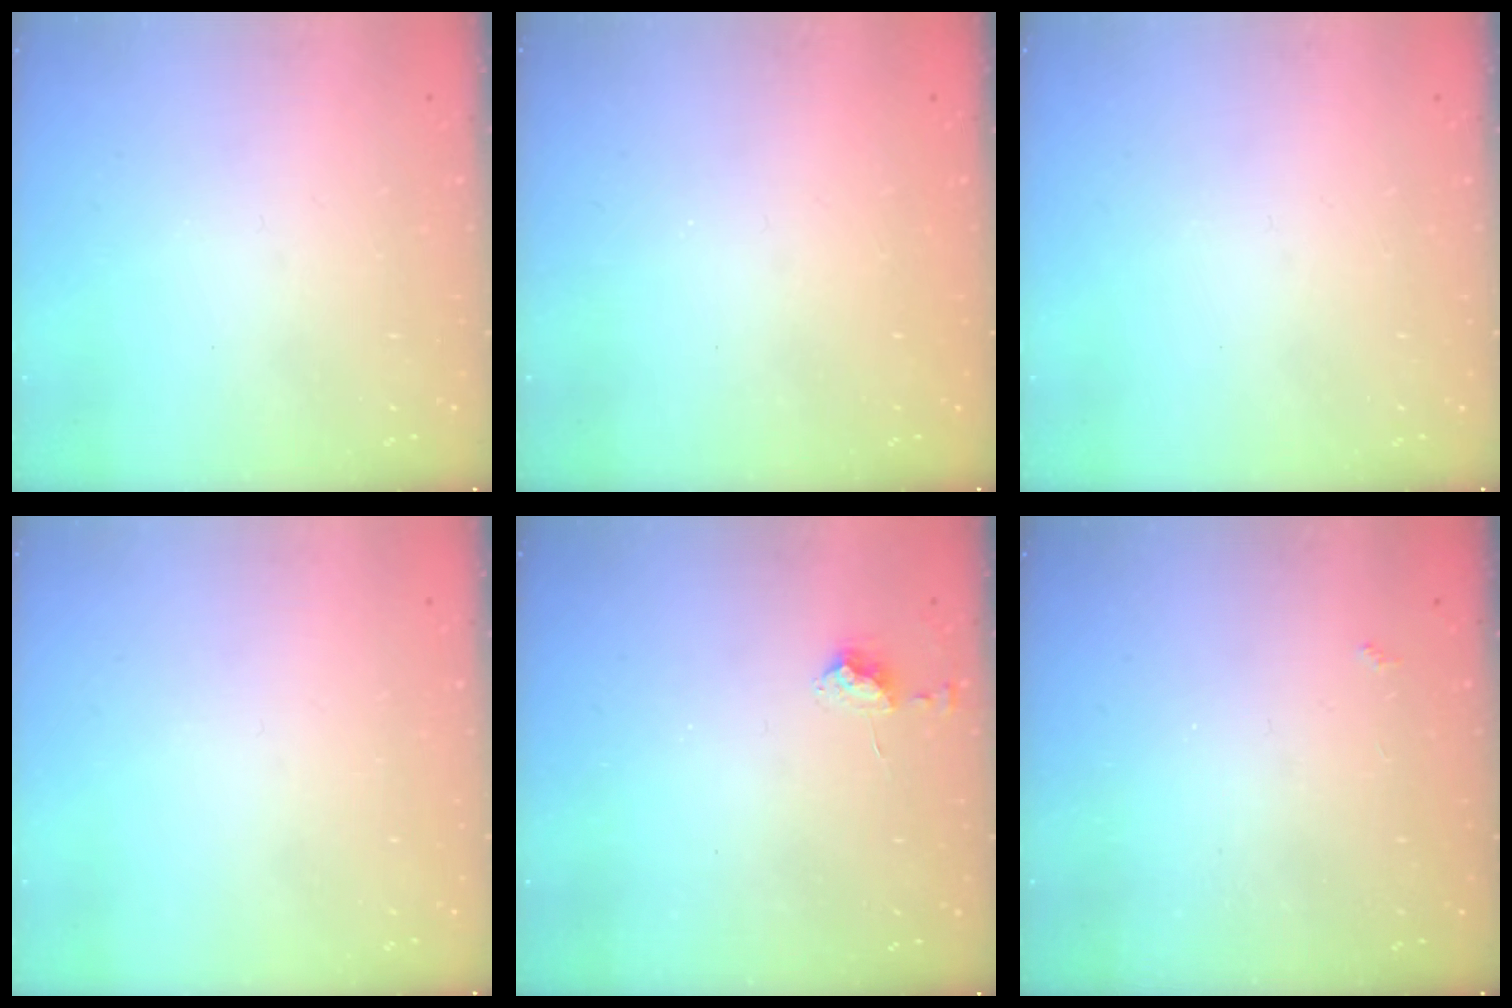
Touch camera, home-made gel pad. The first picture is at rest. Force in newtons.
{"total": 1.1, "press": 1.0, "slide": 0.1}
{"total": 0.0}
{"total": 0.0}
{"total": 6.6, "press": 6.6, "slide": 0.9}
{"total": 2.1, "press": 2.1, "slide": 0.4}